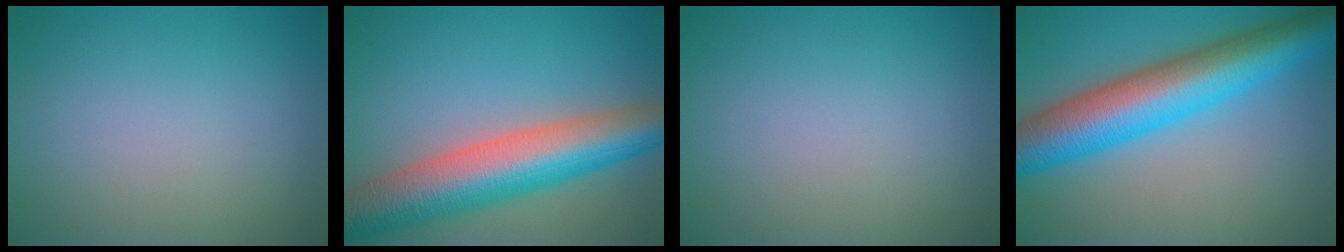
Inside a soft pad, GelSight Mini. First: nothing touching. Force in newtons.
{"total": 10.3, "press": 10.3, "slide": 0.6}
{"total": 0.0}
{"total": 10.6, "press": 10.6, "slide": 0.1}